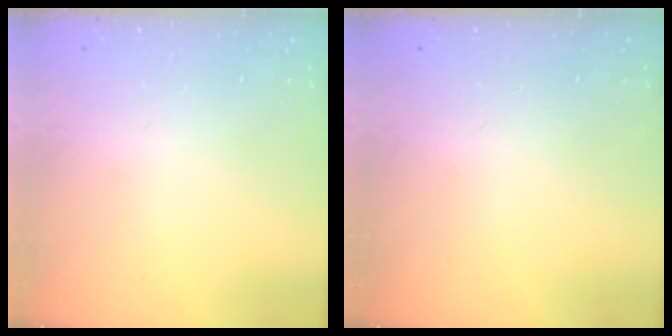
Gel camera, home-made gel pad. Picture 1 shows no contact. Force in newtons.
{"total": 0.0}